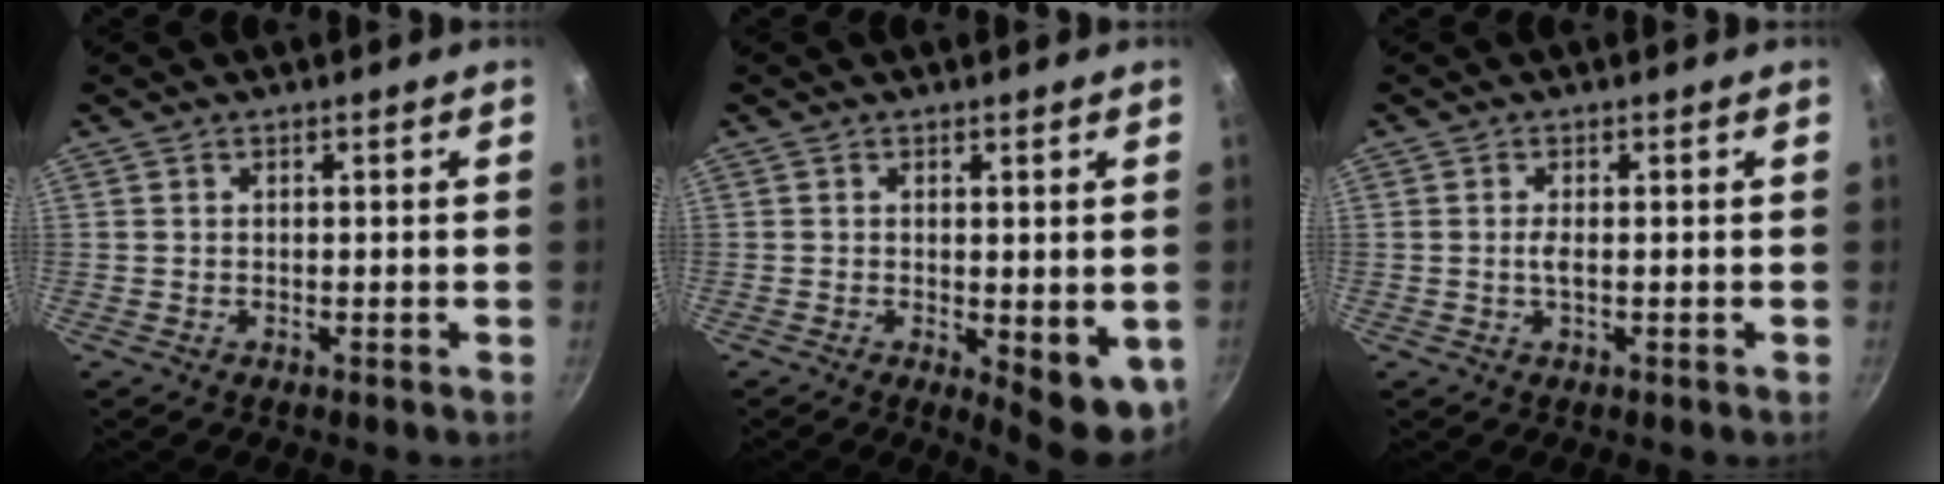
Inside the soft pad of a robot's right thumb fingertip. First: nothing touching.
{"total": 7.9, "force": [-0.9, 2.8, 7.3], "torque": [-0.072, -0.003, -0.002]}
{"total": 1.5, "force": [0.0, 0.4, 1.4], "torque": [-0.033, 0.000, -0.002]}